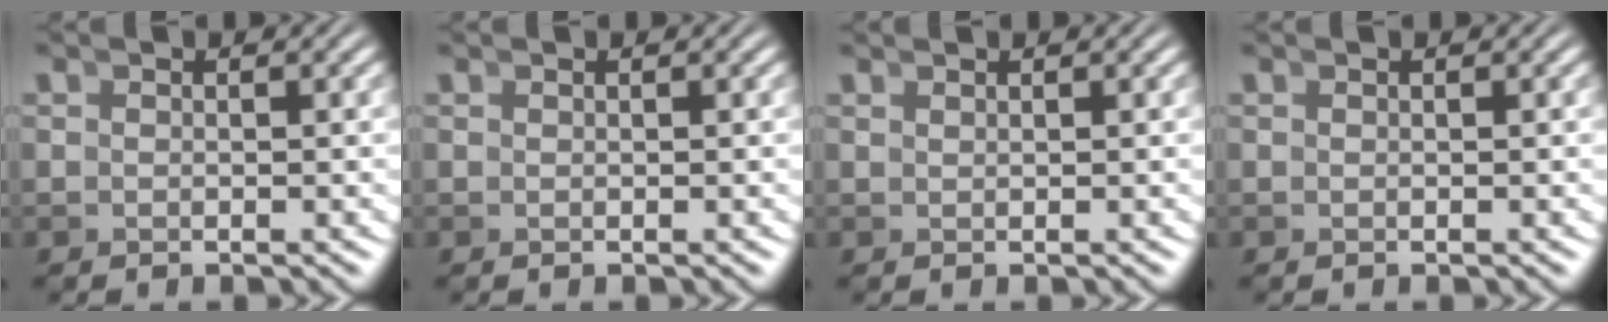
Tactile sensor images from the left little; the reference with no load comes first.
{"total": 0.0}
{"total": 0.8, "force": [0.7, -0.4, -0.1], "torque": [0.014, 0.008, 0.015]}
{"total": 0.0}